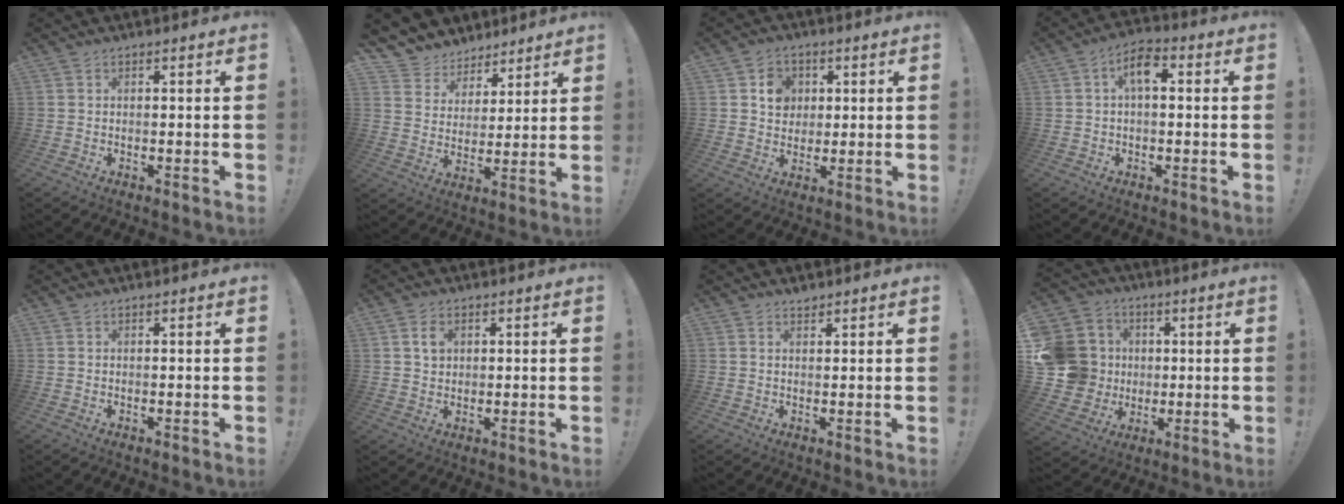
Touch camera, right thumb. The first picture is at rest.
{"total": 7.7, "force": [5.2, 5.7, 0.4], "torque": [-0.011, -0.048, 0.106]}
{"total": 7.5, "force": [2.4, 6.6, 2.7], "torque": [-0.024, -0.007, 0.044]}
{"total": 6.7, "force": [1.0, 3.4, 5.7], "torque": [-0.090, 0.007, 0.015]}
{"total": 0.0}
{"total": 3.5, "force": [1.4, 2.4, 2.0], "torque": [-0.028, -0.001, 0.025]}
{"total": 1.3, "force": [1.3, 0.3, 0.1], "torque": [0.013, -0.012, 0.022]}
{"total": 17.5, "force": [0.7, 15.8, 7.5], "torque": [-0.134, 0.013, 0.038]}